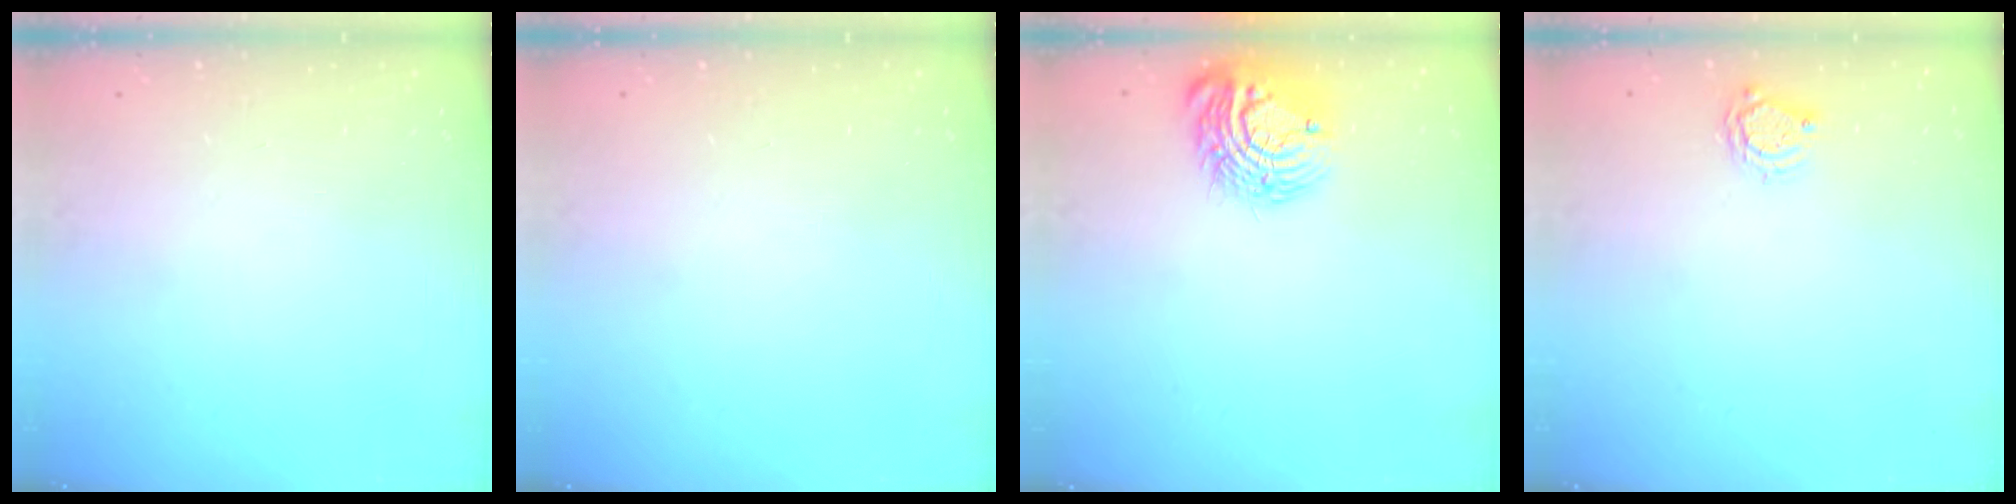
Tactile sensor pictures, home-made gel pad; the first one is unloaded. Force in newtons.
{"total": 0.0}
{"total": 14.7, "press": 14.6, "slide": 1.1}
{"total": 4.5, "press": 4.5, "slide": 0.1}